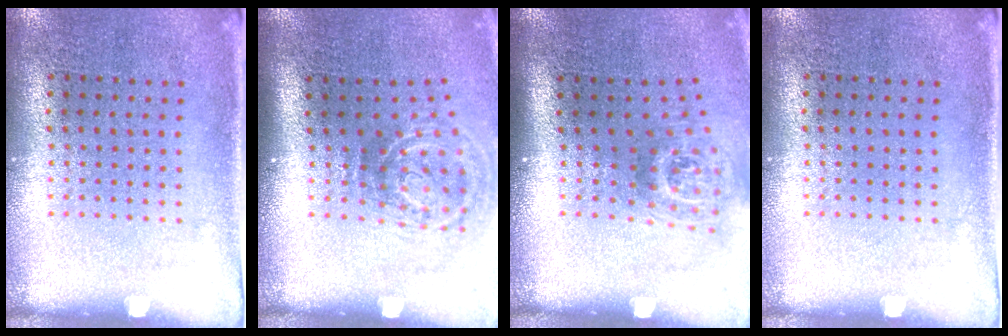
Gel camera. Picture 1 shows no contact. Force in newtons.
{"total": 2.0, "press": 1.2, "slide": 1.6}
{"total": 1.8, "press": 1.2, "slide": 1.4}
{"total": 0.0}